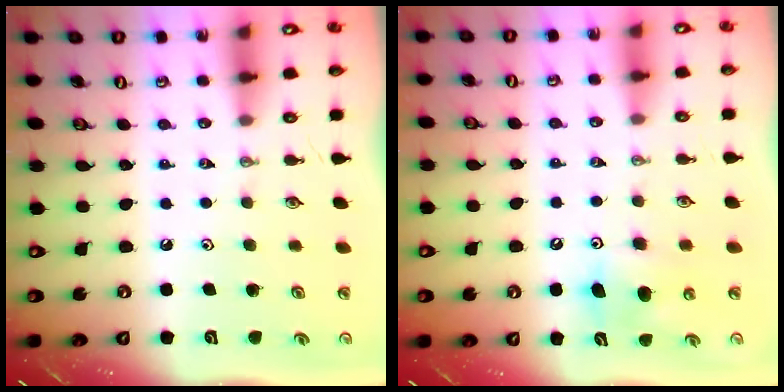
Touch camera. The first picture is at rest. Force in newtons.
{"total": 8.8, "press": 8.7, "slide": 1.3}